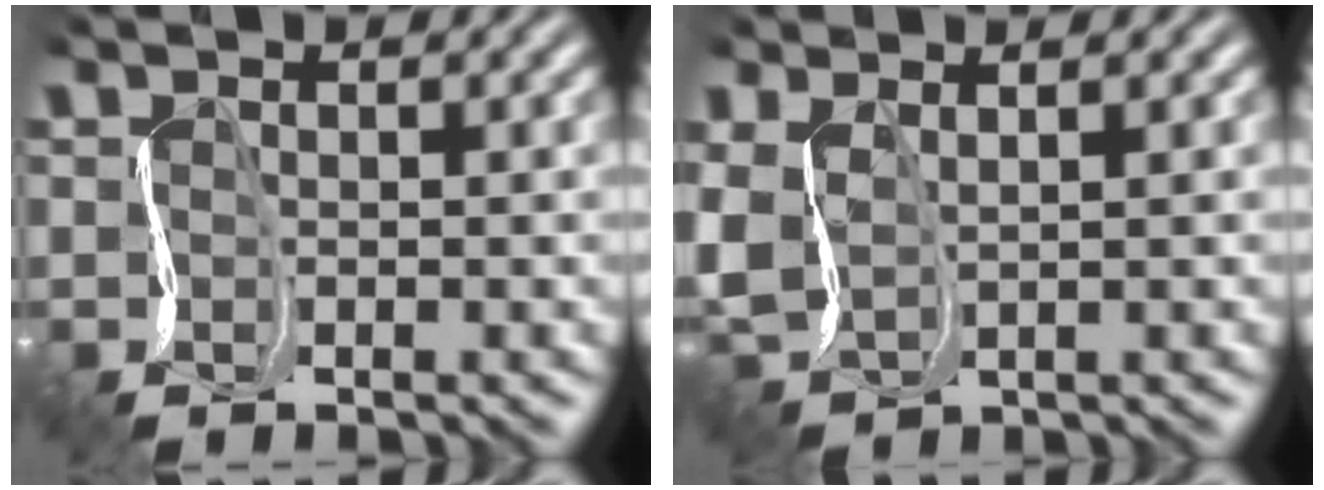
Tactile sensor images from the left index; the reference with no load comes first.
{"total": 2.9, "force": [1.0, 2.1, 1.7], "torque": [-0.051, 0.004, 0.030]}